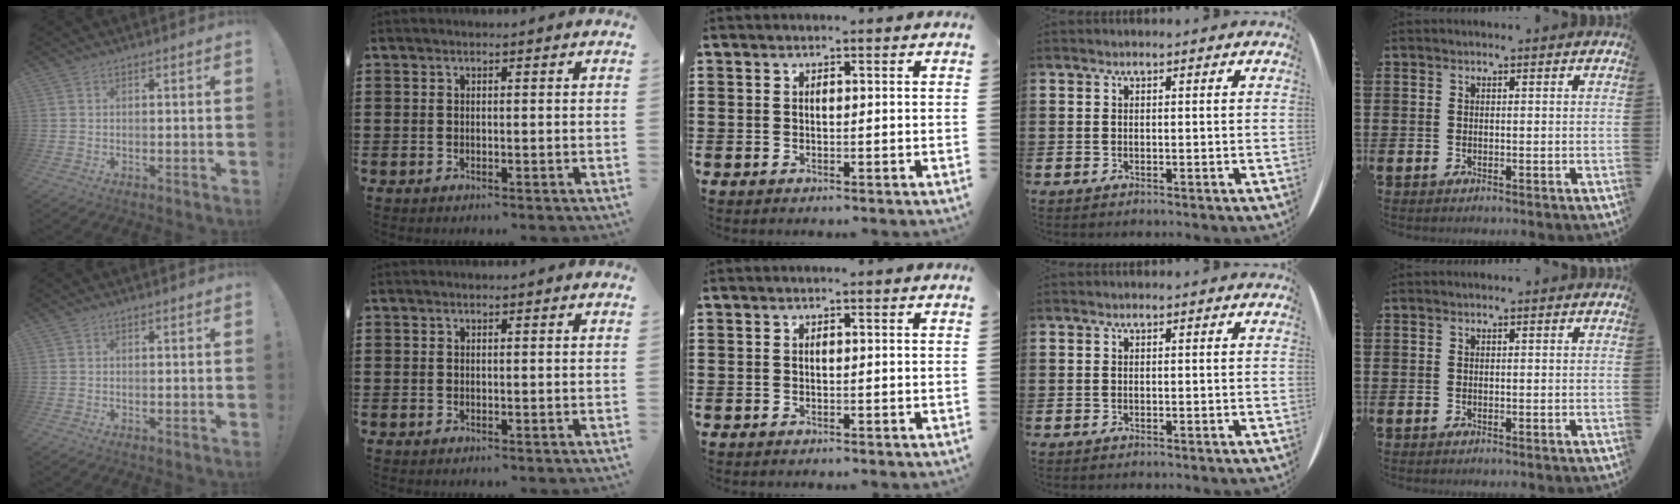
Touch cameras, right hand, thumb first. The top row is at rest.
{}